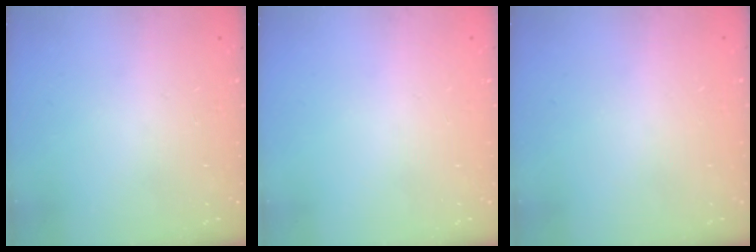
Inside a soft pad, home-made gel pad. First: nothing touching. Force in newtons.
{"total": 0.0}
{"total": 0.6, "press": 0.5, "slide": 0.2}